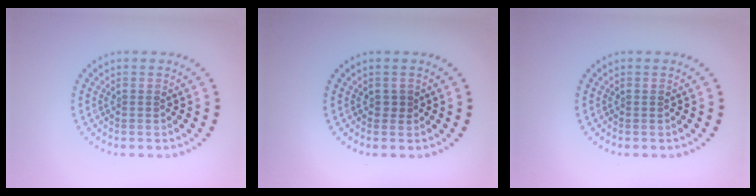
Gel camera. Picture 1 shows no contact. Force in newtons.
{"total": 0.7, "press": 0.6, "slide": 0.2}
{"total": 0.0}